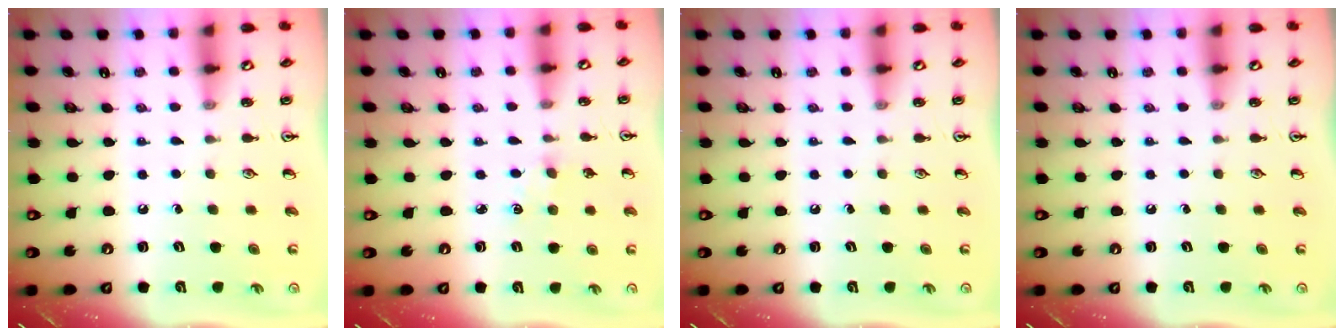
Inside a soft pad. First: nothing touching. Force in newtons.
{"total": 2.9, "press": 2.9, "slide": 0.3}
{"total": 0.0}
{"total": 0.0}